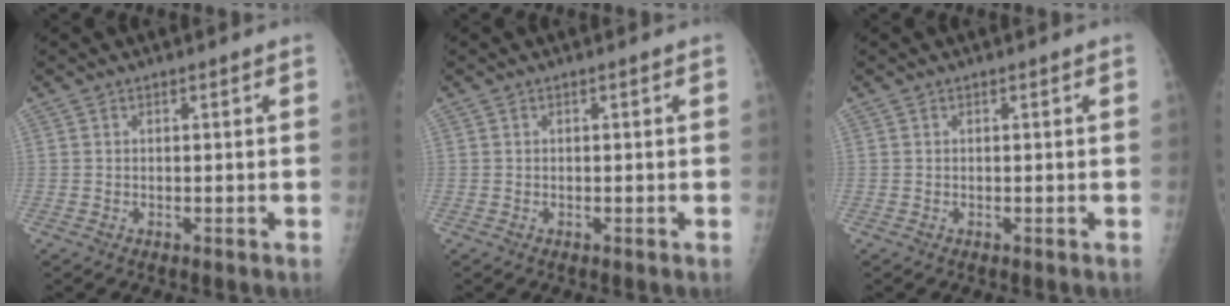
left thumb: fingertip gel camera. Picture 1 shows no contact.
{"total": 0.0}
{"total": 0.0}